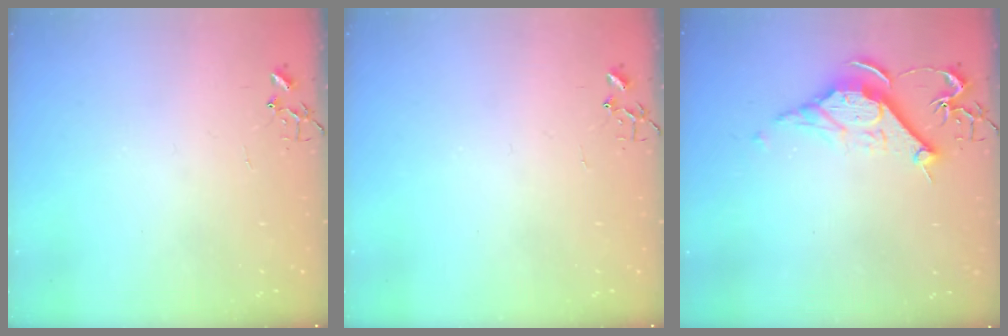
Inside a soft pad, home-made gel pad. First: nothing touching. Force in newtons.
{"total": 0.0}
{"total": 11.9, "press": 11.9, "slide": 1.0}